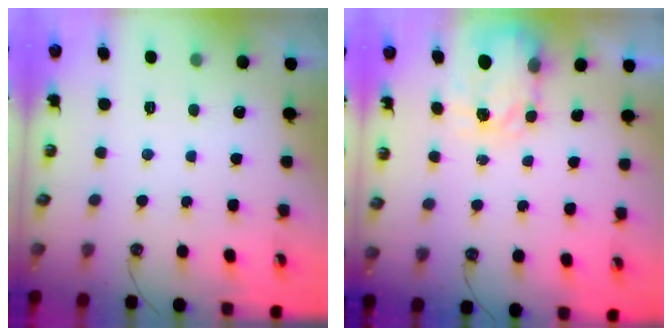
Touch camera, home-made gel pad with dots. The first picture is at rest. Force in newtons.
{"total": 3.8, "press": 3.7, "slide": 0.5}